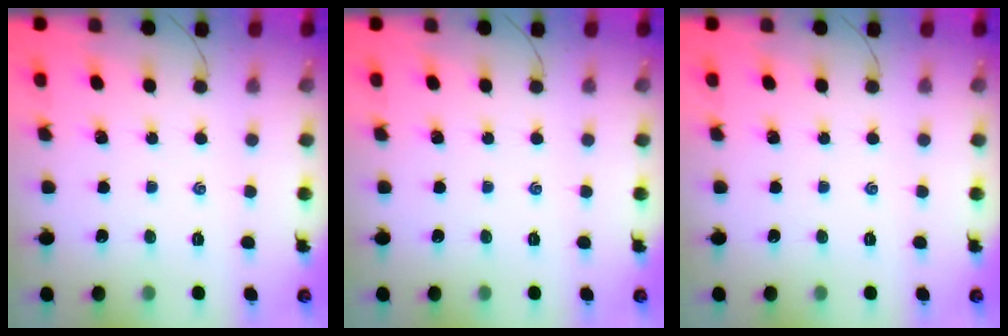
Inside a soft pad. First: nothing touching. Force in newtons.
{"total": 0.0}
{"total": 0.0}